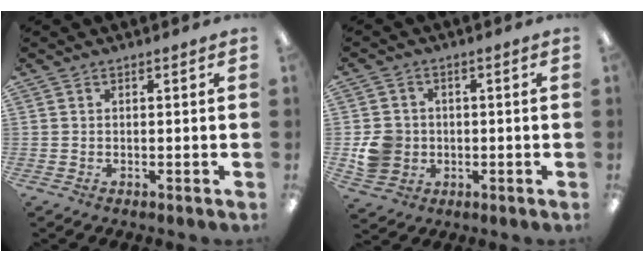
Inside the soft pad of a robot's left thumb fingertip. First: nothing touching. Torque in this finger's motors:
{"motor_torque": [-0.05, 0.07, 0.31, -0.32, 0.00]}